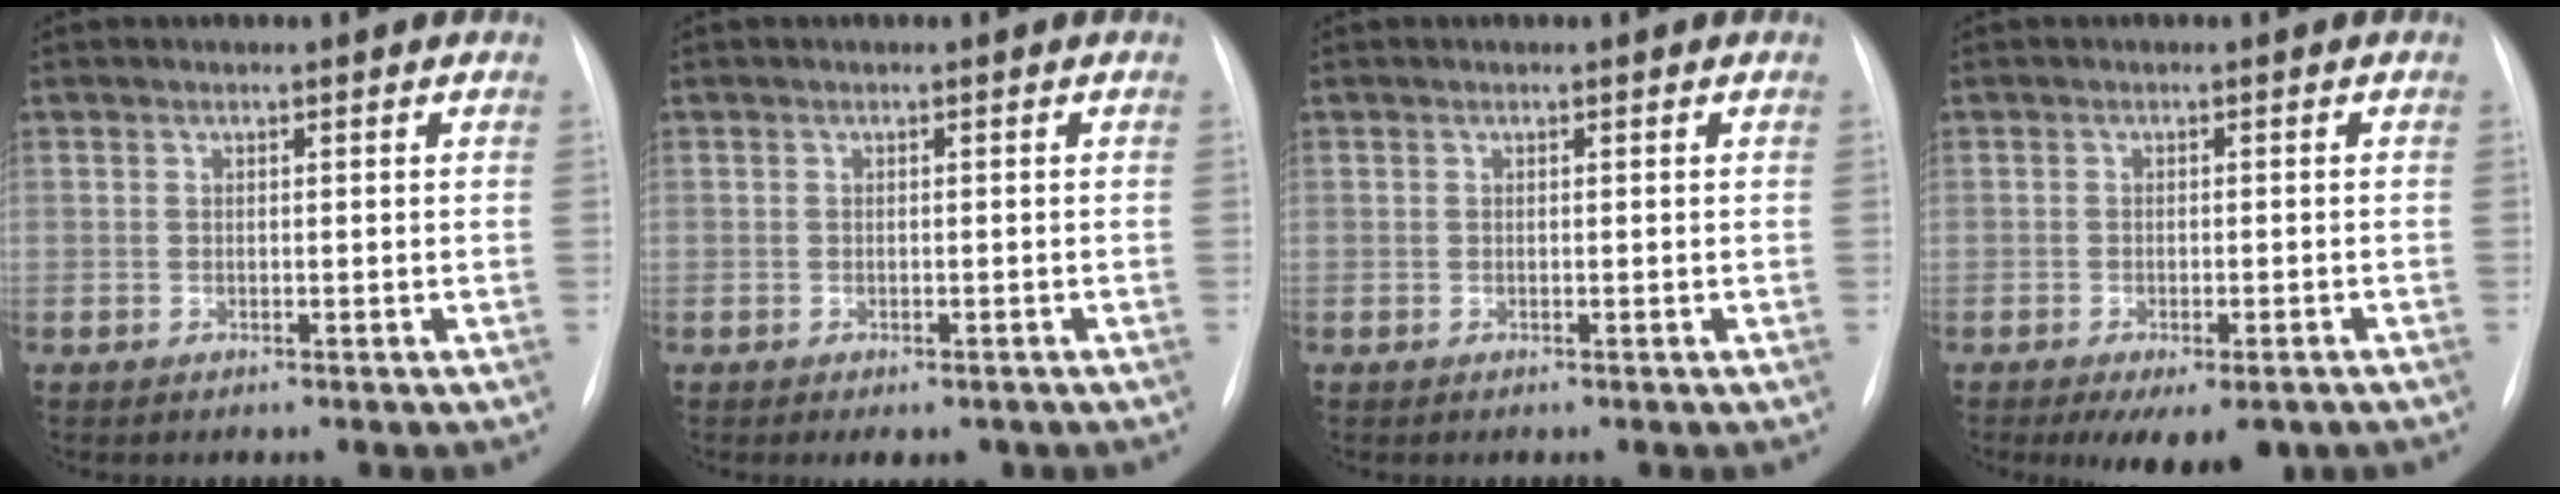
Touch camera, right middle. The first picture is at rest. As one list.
[{"total": 2.3, "force": [-1.6, 1.2, 1.2], "torque": [-0.009, -0.002, -0.013]}, {"total": 0.0}, {"total": 6.8, "force": [-4.6, 2.4, 4.4], "torque": [-0.048, -0.008, -0.063]}]